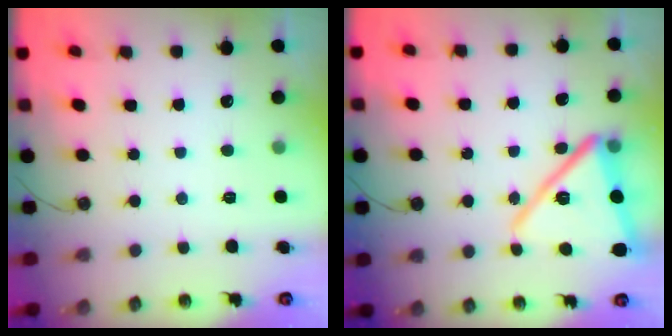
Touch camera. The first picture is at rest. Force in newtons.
{"total": 17.9, "press": 17.8, "slide": 1.4}